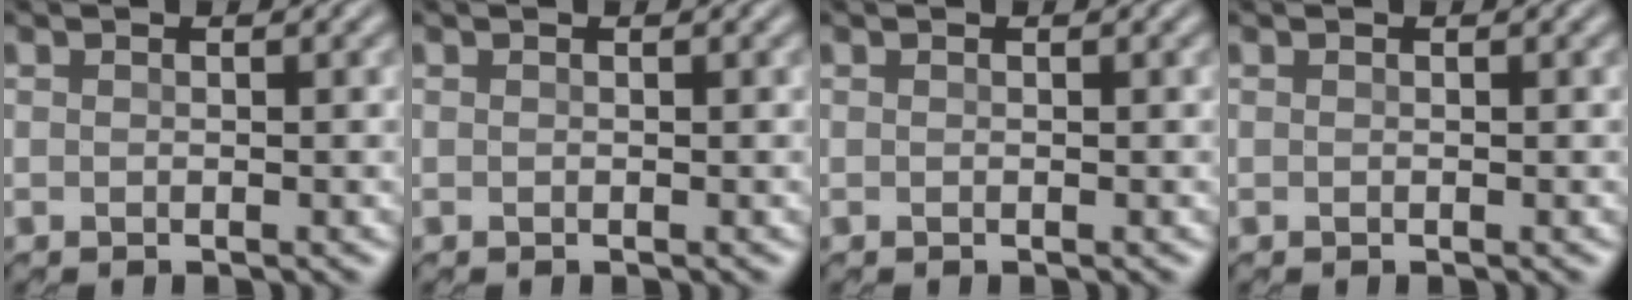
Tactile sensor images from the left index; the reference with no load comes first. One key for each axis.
{"total": 0.0}
{"total": 0.0}
{"total": 0.0}